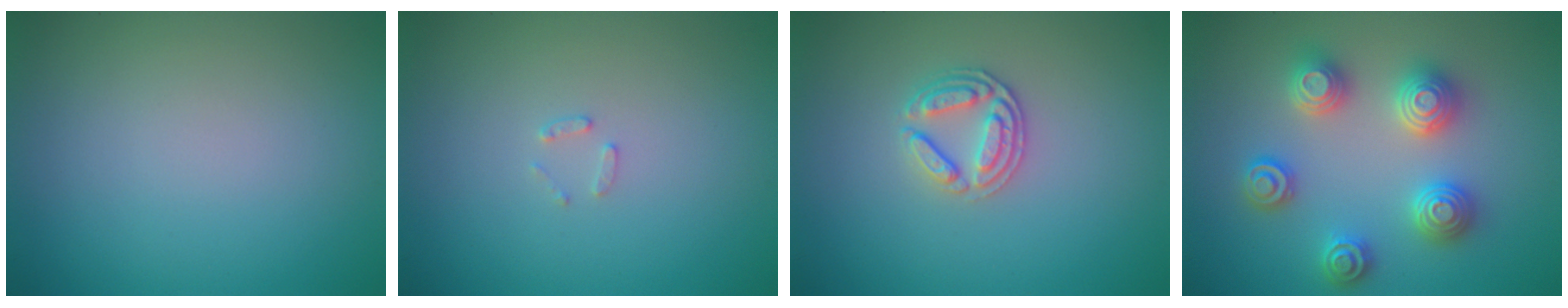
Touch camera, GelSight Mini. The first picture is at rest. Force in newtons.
{"total": 0.9, "press": 0.9, "slide": 0.2}
{"total": 2.7, "press": 2.5, "slide": 0.8}
{"total": 4.7, "press": 4.6, "slide": 0.8}